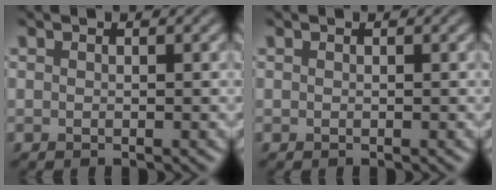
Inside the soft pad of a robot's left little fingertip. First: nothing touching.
{"total": 0.0}